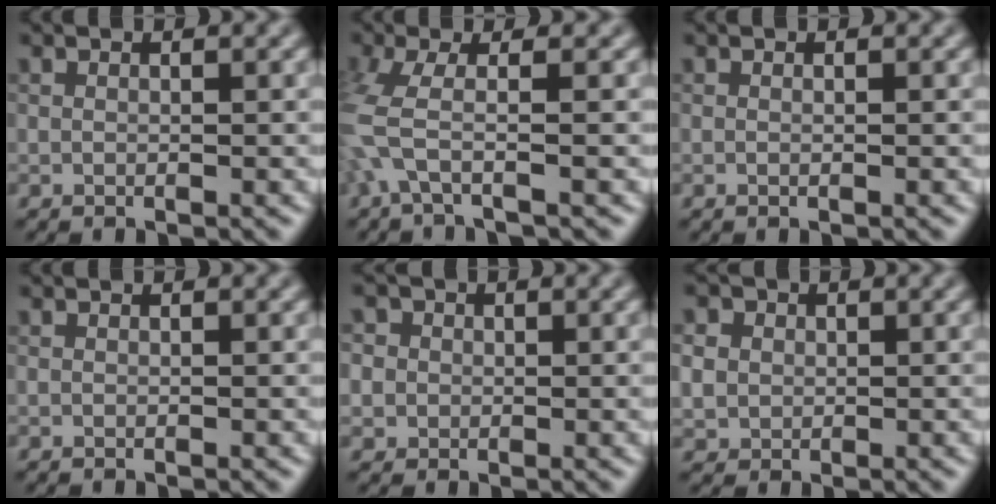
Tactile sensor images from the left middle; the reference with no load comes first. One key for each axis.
{"total": 3.1, "fx": -1.2, "fy": 0.1, "fz": 2.9, "tx": -0.088, "ty": 0.000, "tz": -0.016}
{"total": 0.0}
{"total": 0.0}
{"total": 2.5, "fx": 0.9, "fy": 2.3, "fz": 0.6, "tx": -0.027, "ty": 0.016, "tz": 0.013}
{"total": 3.5, "fx": 1.0, "fy": 3.1, "fz": 1.3, "tx": -0.045, "ty": 0.023, "tz": 0.016}